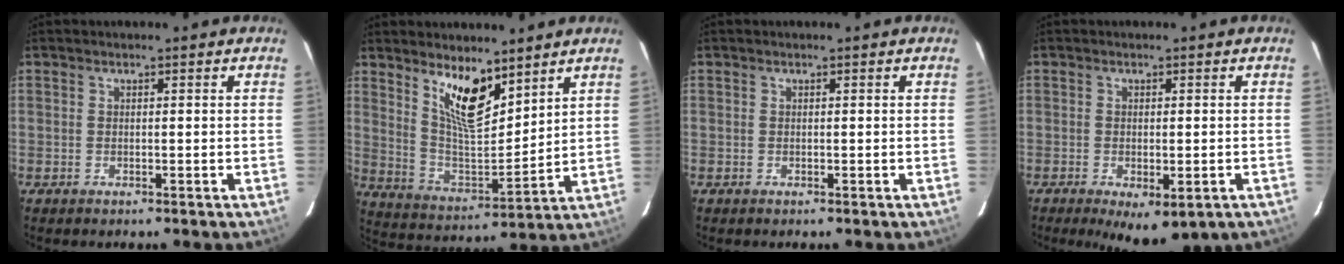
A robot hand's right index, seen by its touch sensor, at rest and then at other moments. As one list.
[{"total": 11.8, "force": [7.9, 3.8, 7.9], "torque": [-0.145, -0.009, 0.156]}, {"total": 0.0}, {"total": 8.8, "force": [-4.9, 3.5, 6.4], "torque": [-0.110, -0.029, -0.061]}]